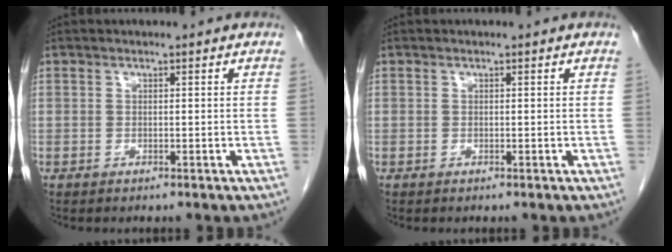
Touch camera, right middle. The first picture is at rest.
{"total": 0.0}